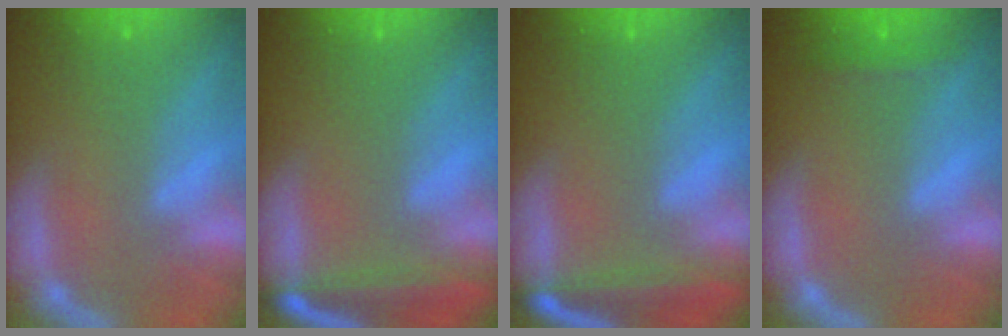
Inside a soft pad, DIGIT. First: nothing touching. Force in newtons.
{"total": 6.6}
{"total": 6.6}
{"total": 1.4}